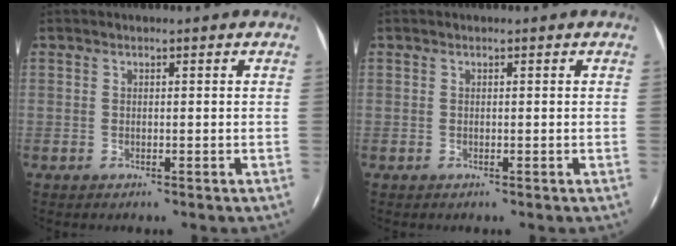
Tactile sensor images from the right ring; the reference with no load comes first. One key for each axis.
{"total": 0.0}